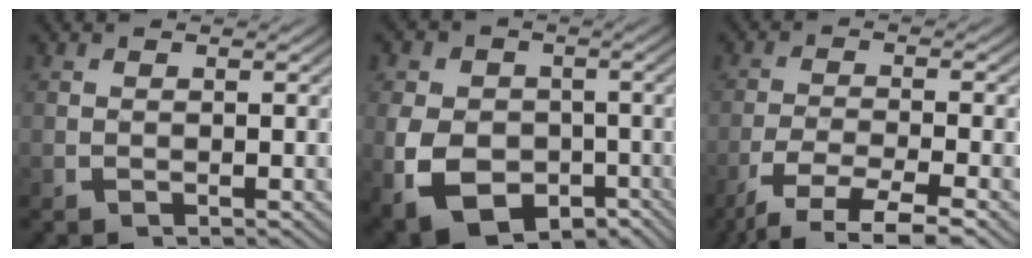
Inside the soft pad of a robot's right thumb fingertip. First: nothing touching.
{"total": 10.5, "force": [-3.6, 8.0, 5.7], "torque": [-0.120, -0.056, -0.038]}
{"total": 6.4, "force": [-3.3, 2.9, 4.7], "torque": [-0.092, -0.014, -0.042]}